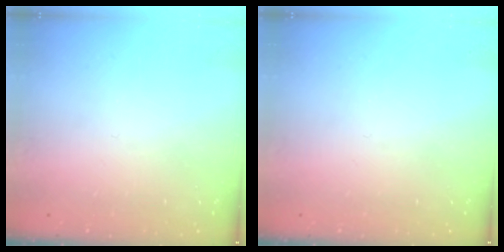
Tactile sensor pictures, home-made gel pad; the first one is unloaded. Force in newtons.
{"total": 0.0}